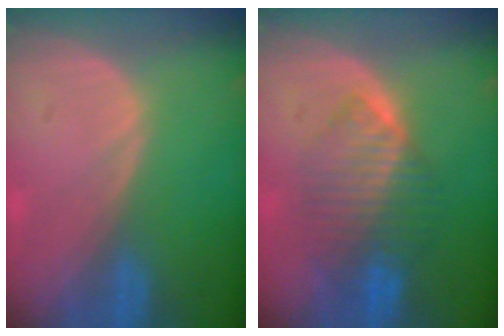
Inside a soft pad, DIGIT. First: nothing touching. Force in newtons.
{"total": 7.3, "press": 7.2, "slide": 1.4}